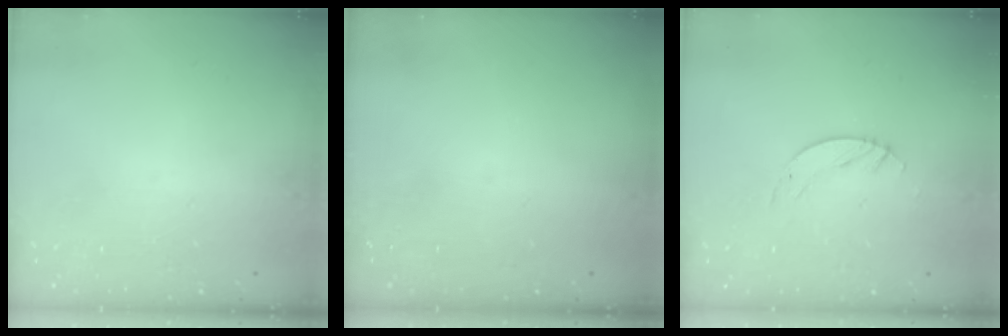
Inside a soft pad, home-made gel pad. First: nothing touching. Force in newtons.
{"total": 0.0}
{"total": 3.1, "press": 3.1, "slide": 0.3}